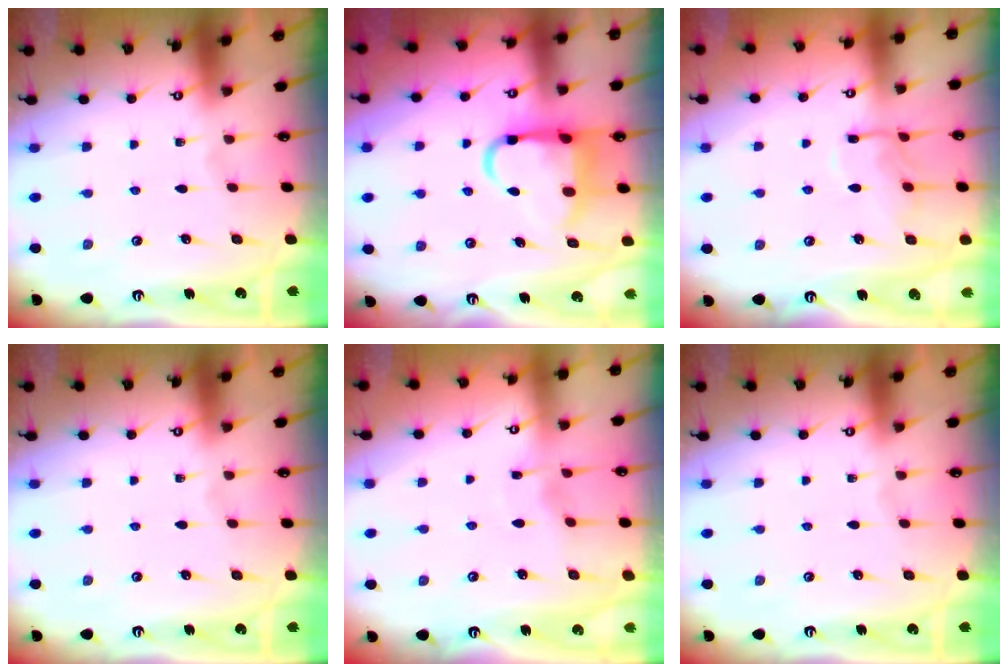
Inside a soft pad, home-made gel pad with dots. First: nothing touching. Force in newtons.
{"total": 10.6, "press": 10.6, "slide": 1.1}
{"total": 9.0, "press": 9.0, "slide": 0.6}
{"total": 0.0}
{"total": 3.2, "press": 3.1, "slide": 0.4}
{"total": 0.0}